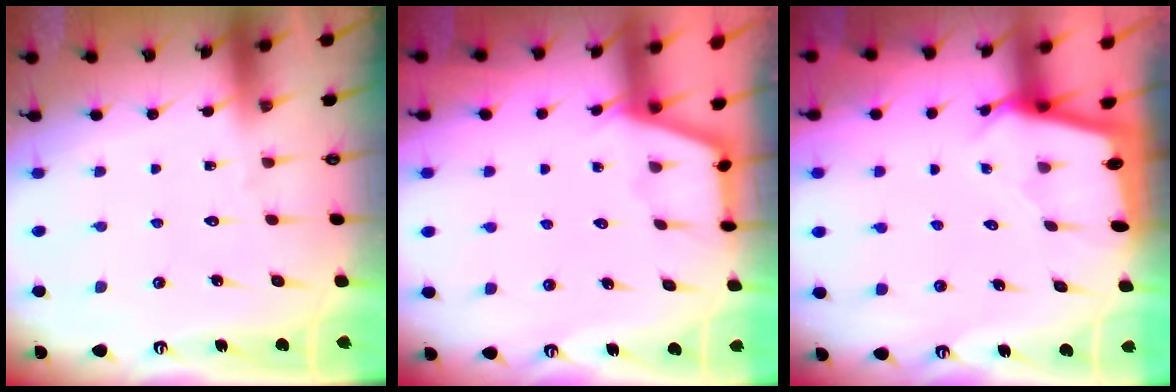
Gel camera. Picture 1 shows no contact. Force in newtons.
{"total": 2.4, "press": 2.4, "slide": 0.4}
{"total": 2.1, "press": 2.1, "slide": 0.2}